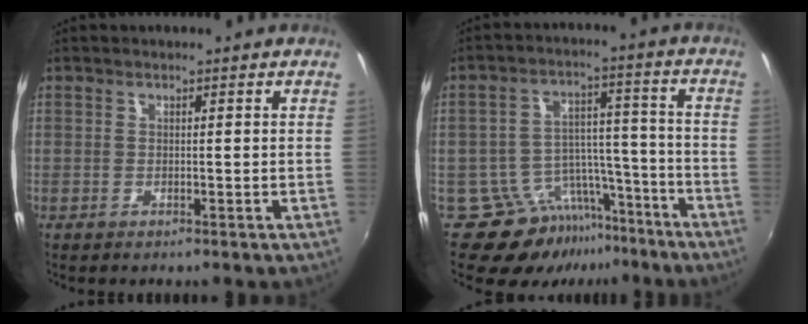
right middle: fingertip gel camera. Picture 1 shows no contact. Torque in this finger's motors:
{"motor_torque": [-0.66, -0.35, -0.17, -0.07]}